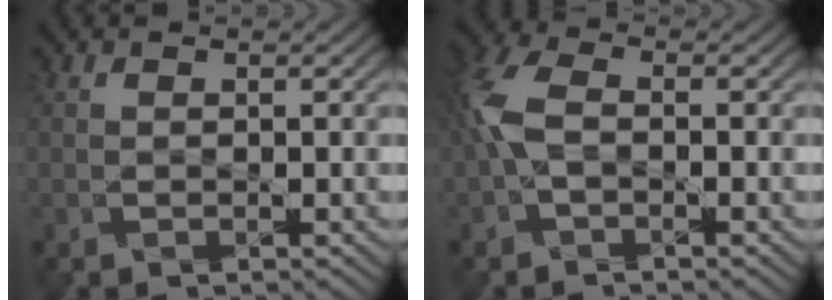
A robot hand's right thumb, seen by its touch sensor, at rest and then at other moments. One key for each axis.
{"total": 5.9, "fx": -0.8, "fy": 3.2, "fz": 4.9, "tx": -0.141, "ty": 0.010, "tz": -0.025}